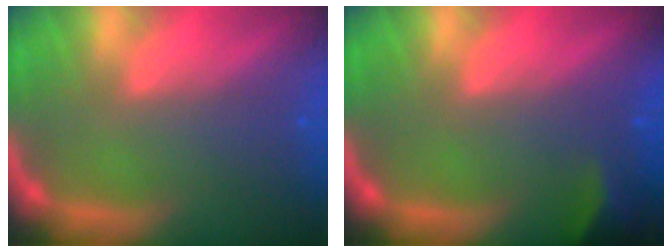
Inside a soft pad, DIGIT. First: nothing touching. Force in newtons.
{"total": 2.9}